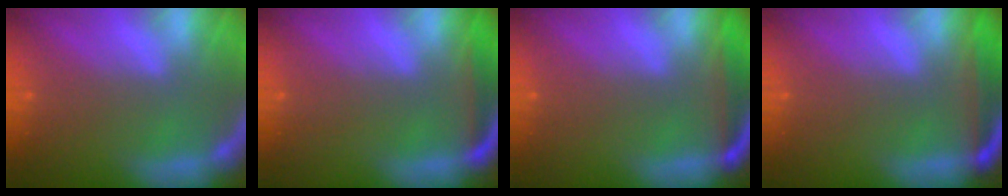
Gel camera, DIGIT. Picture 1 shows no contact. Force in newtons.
{"total": 2.5}
{"total": 3.4}
{"total": 4.0}